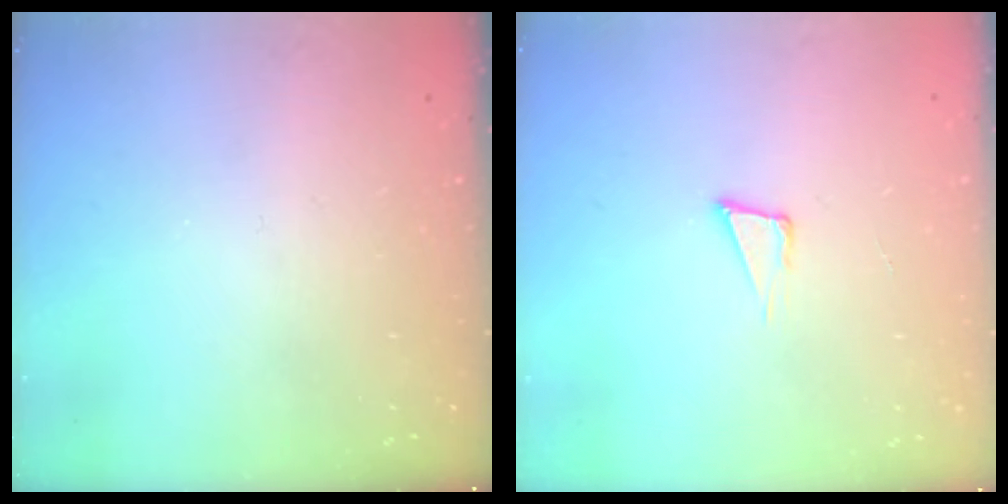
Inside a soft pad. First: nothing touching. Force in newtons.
{"total": 4.0, "press": 2.8, "slide": 2.9}